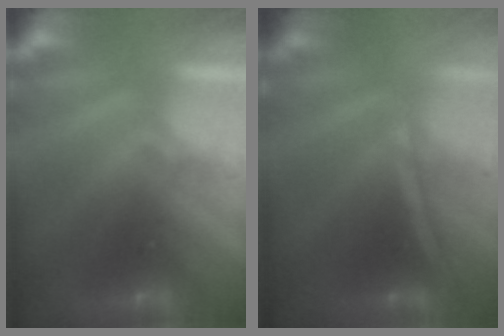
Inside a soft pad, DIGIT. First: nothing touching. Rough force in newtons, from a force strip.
{"total": 1.3}